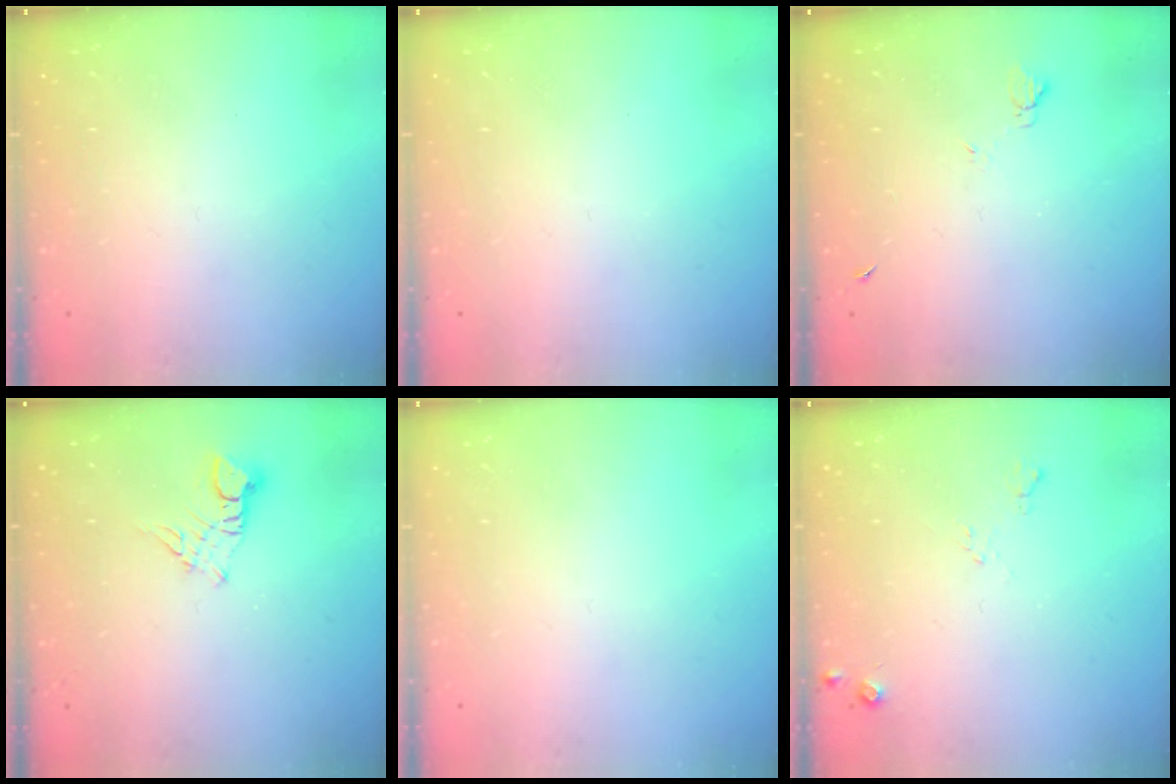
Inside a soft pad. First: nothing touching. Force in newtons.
{"total": 0.0}
{"total": 3.8, "press": 3.8, "slide": 0.6}
{"total": 3.3, "press": 3.2, "slide": 0.3}
{"total": 0.0}
{"total": 5.4, "press": 5.3, "slide": 0.8}